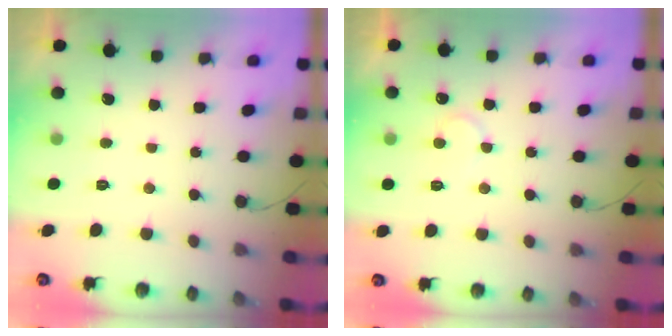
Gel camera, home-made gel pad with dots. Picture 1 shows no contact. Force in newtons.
{"total": 6.9, "press": 6.8, "slide": 0.4}